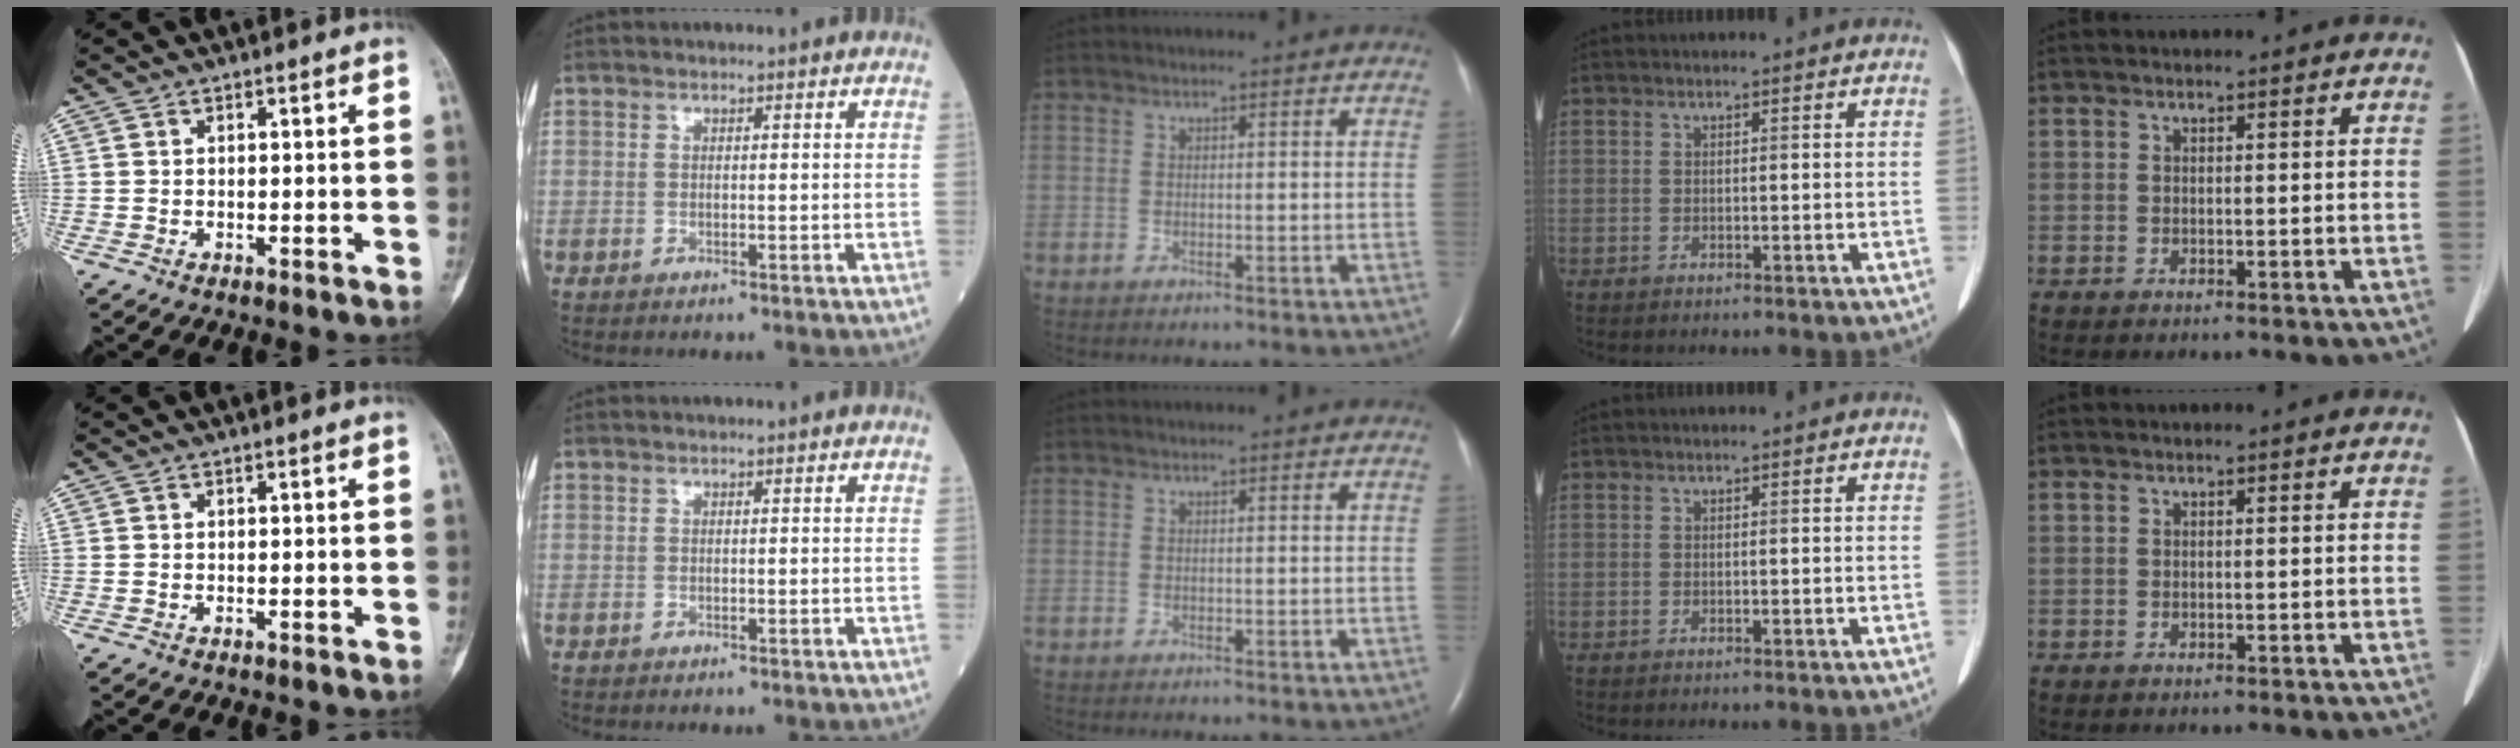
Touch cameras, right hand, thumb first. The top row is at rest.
{}